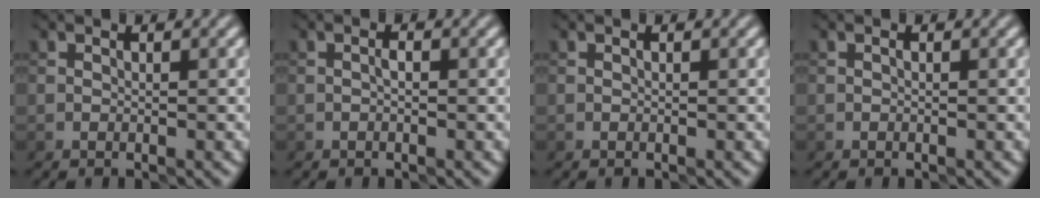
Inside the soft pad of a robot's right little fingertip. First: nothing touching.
{"total": 0.6, "force": [-0.2, 0.2, 0.5], "torque": [-0.010, -0.001, -0.002]}
{"total": 0.0}
{"total": 0.0}